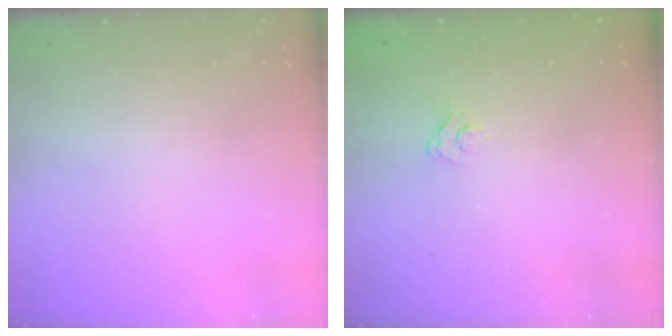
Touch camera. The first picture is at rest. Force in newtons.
{"total": 3.1, "press": 2.8, "slide": 1.3}